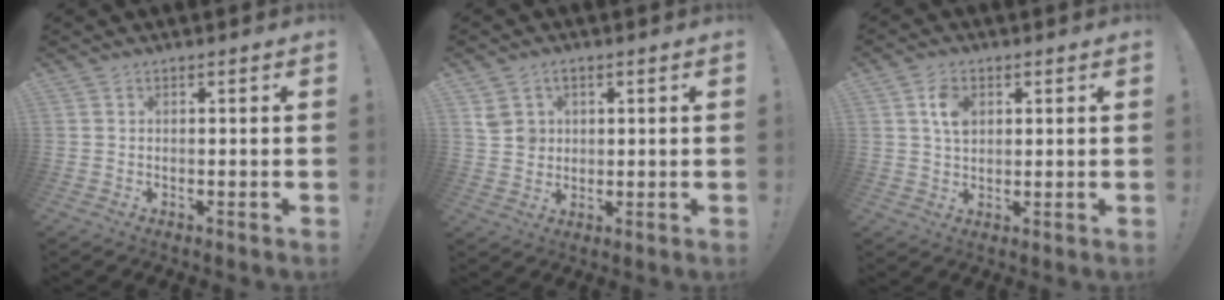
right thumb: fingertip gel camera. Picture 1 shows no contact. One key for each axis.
{"total": 5.0, "fx": 2.2, "fy": 4.2, "fz": 1.6, "tx": -0.024, "ty": -0.004, "tz": 0.042}
{"total": 6.0, "fx": 2.0, "fy": 4.3, "fz": 3.7, "tx": -0.061, "ty": 0.003, "tz": 0.037}